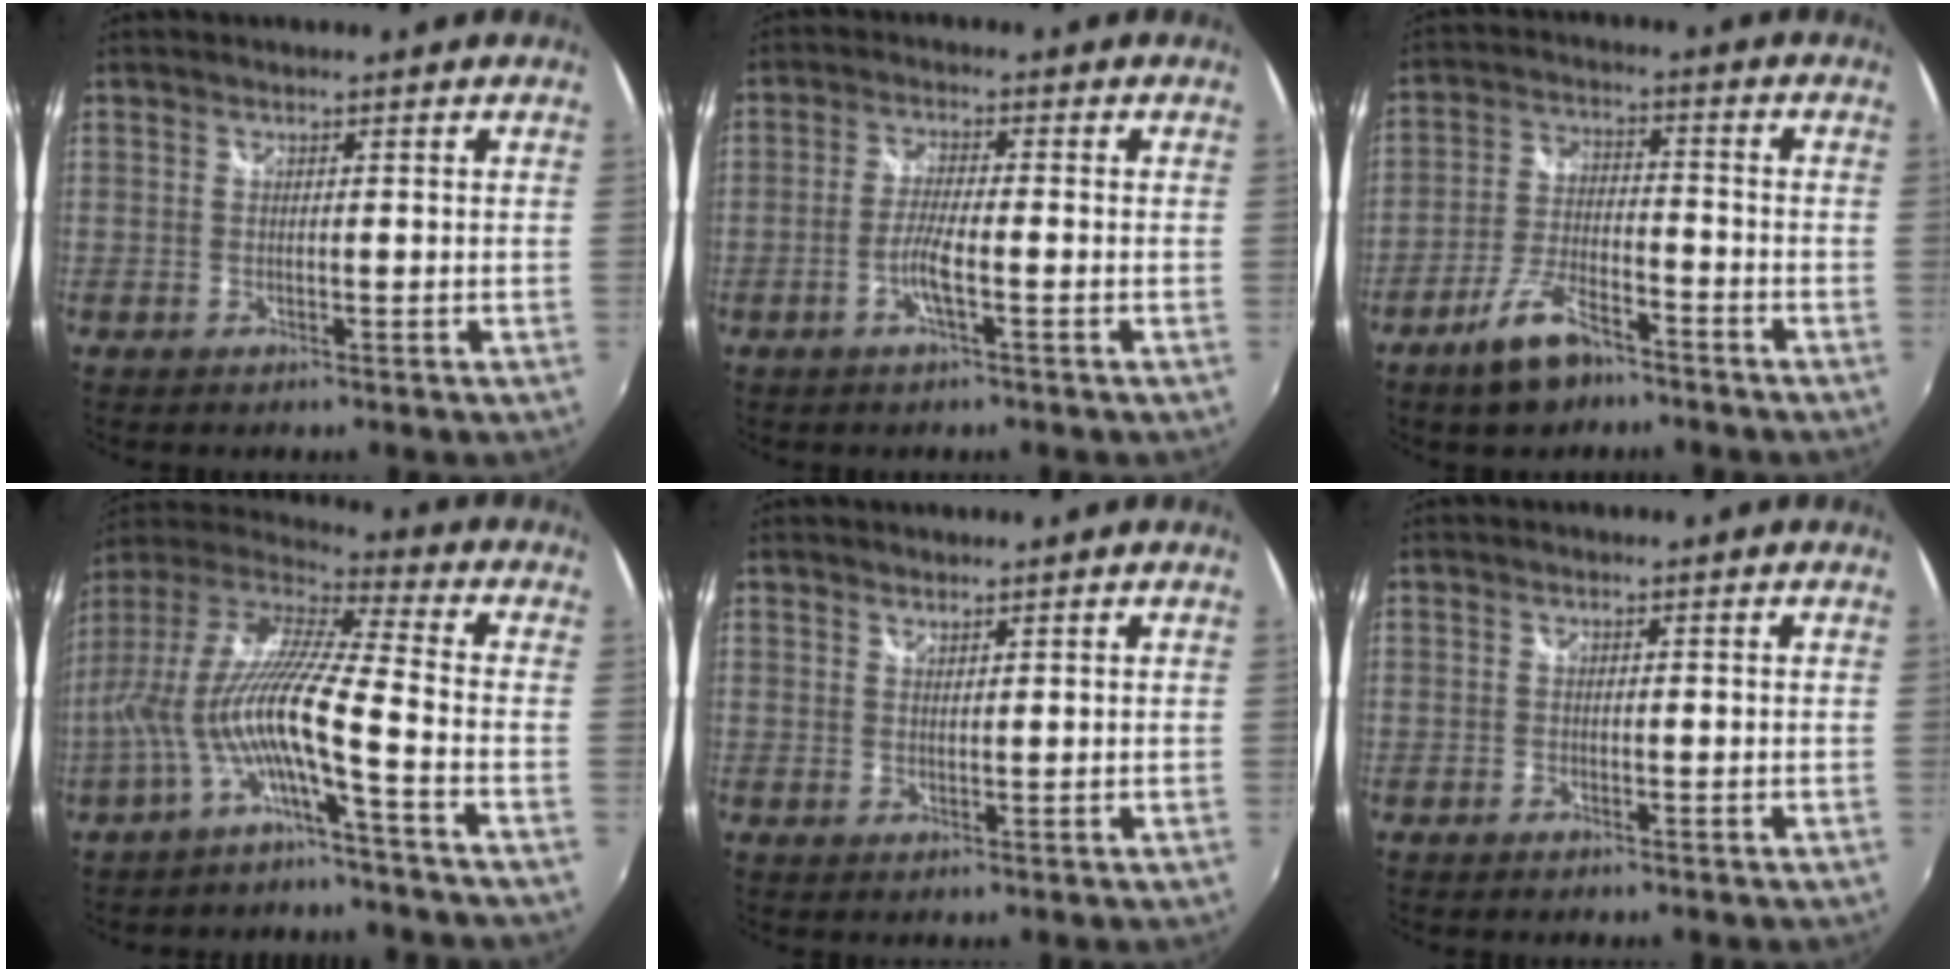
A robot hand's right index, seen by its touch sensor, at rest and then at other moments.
{"total": 4.3, "force": [-1.8, 0.3, 3.9], "torque": [-0.083, -0.001, -0.038]}
{"total": 9.0, "force": [-6.4, 3.5, 5.3], "torque": [-0.116, 0.000, -0.113]}
{"total": 12.9, "force": [-4.4, 0.2, 12.2], "torque": [-0.221, -0.004, -0.088]}
{"total": 1.0, "force": [1.0, 0.2, 0.1], "torque": [-0.001, 0.001, 0.018]}
{"total": 0.6, "force": [-0.5, 0.3, 0.1], "torque": [-0.005, -0.002, -0.011]}